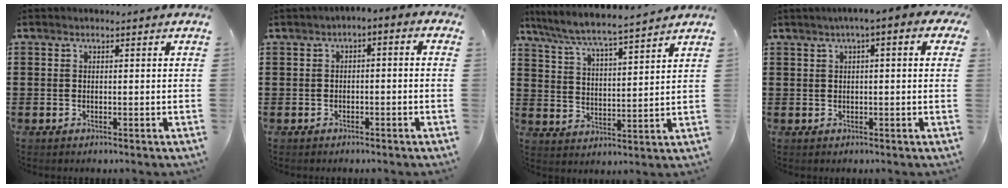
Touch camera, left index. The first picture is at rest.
{"total": 2.2, "force": [-2.0, 0.5, 0.7], "torque": [-0.024, 0.002, -0.048]}
{"total": 5.6, "force": [5.3, -0.2, 1.9], "torque": [-0.062, -0.034, 0.086]}
{"total": 2.8, "force": [0.5, 0.2, 2.8], "torque": [-0.050, 0.002, 0.007]}